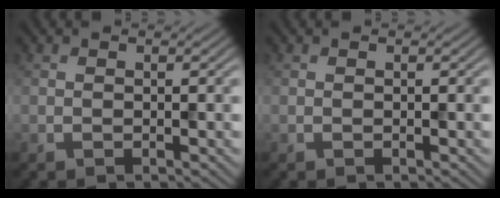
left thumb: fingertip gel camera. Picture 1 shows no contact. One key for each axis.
{"total": 0.0}